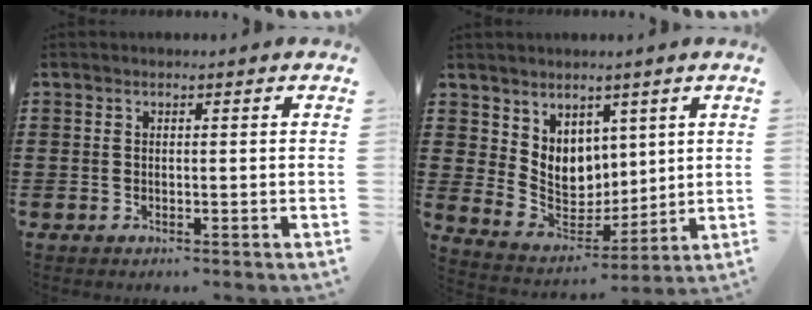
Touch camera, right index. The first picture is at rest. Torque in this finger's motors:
{"motor_torque": [0.77, -0.04, 0.80, 0.11]}